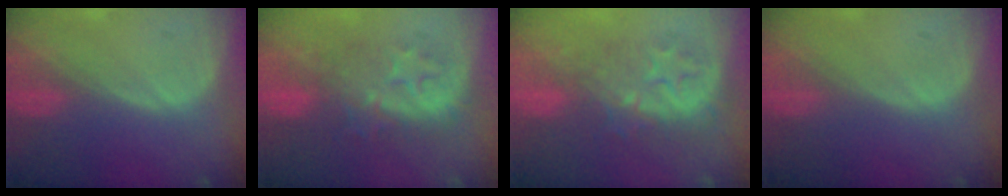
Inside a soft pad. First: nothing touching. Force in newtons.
{"total": 8.4, "press": 8.2, "slide": 1.4}
{"total": 9.2, "press": 7.9, "slide": 4.7}
{"total": 0.0}